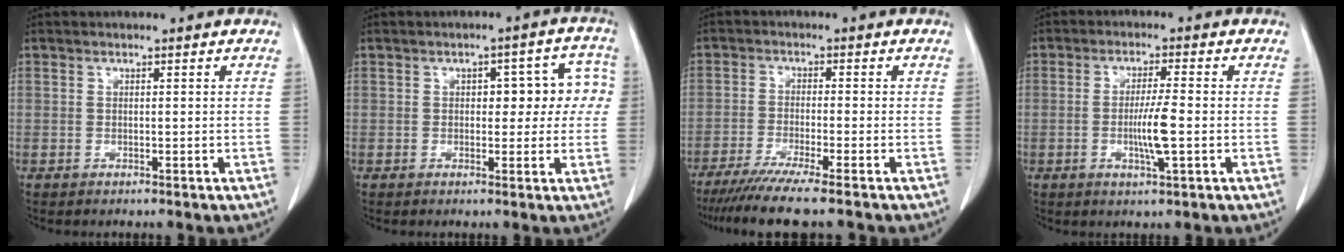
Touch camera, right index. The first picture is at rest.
{"total": 7.0, "force": [0.7, 3.7, 6.0], "torque": [-0.057, 0.039, 0.010]}
{"total": 9.3, "force": [-7.5, -1.0, 5.3], "torque": [-0.074, -0.028, -0.120]}
{"total": 5.4, "force": [-1.1, 0.0, 5.3], "torque": [-0.102, -0.010, -0.020]}